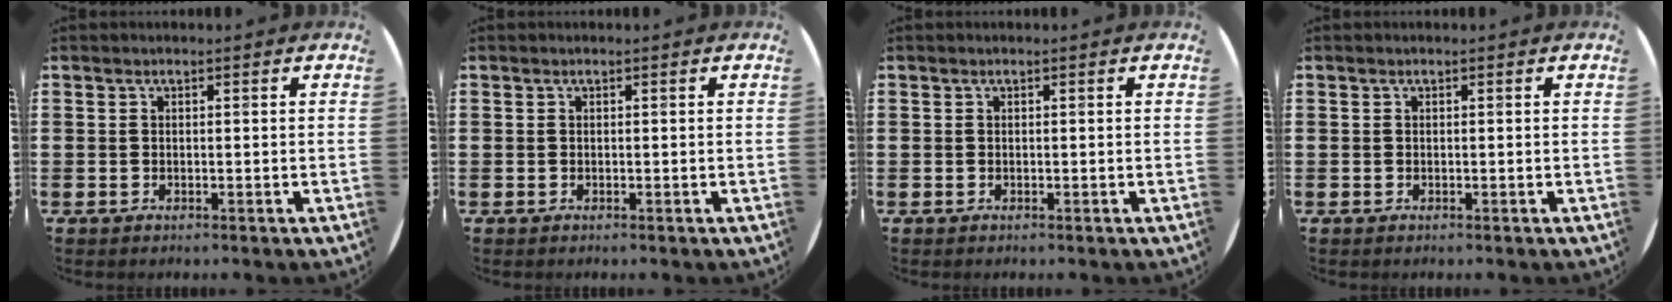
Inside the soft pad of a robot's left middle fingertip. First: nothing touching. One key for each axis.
{"total": 0.0}
{"total": 0.0}
{"total": 0.0}